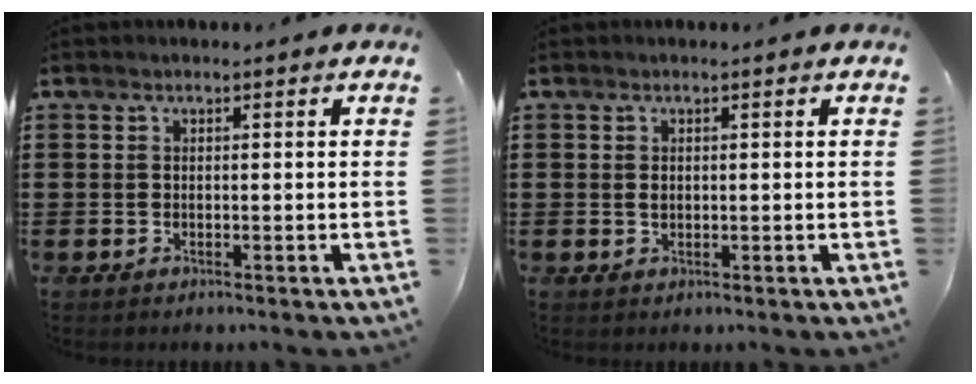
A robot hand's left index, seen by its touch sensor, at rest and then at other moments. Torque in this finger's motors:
{"motor_torque": [0.21, 0.16, 0.17, 0.01]}